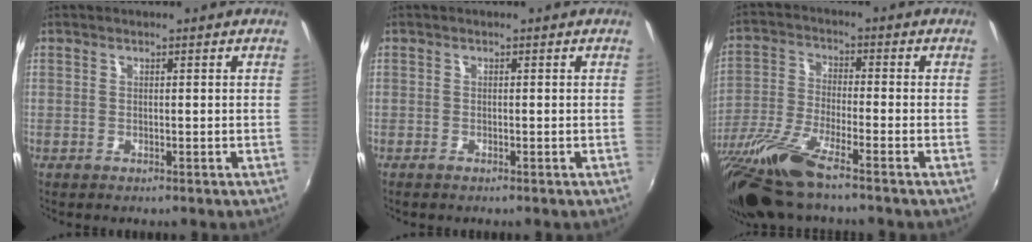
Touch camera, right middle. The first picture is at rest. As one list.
[{"total": 0.7, "force": [-0.7, 0.1, 0.3], "torque": [-0.006, -0.003, -0.014]}, {"total": 14.5, "force": [-11.1, 1.4, 9.2], "torque": [-0.202, -0.039, -0.215]}]